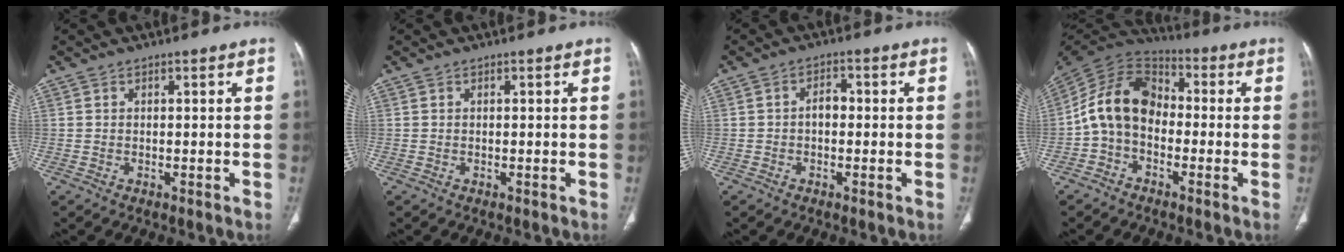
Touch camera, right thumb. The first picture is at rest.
{"total": 0.0}
{"total": 2.7, "force": [-0.4, 1.8, 2.0], "torque": [-0.023, 0.011, -0.011]}
{"total": 12.4, "force": [-1.9, 9.0, 8.2], "torque": [-0.139, 0.048, -0.050]}